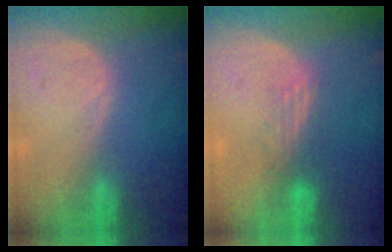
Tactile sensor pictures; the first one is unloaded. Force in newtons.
{"total": 2.8, "press": 2.6, "slide": 1.2}